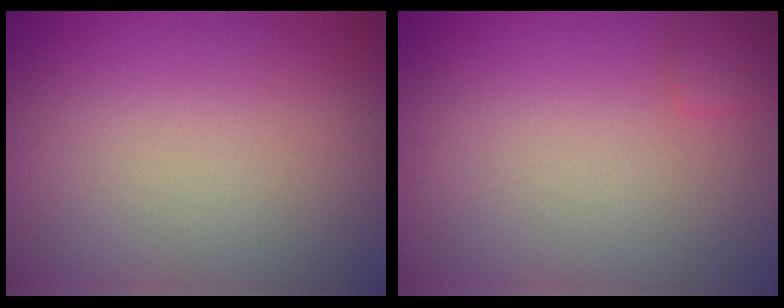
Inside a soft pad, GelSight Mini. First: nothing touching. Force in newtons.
{"total": 1.3, "press": 1.3, "slide": 0.1}